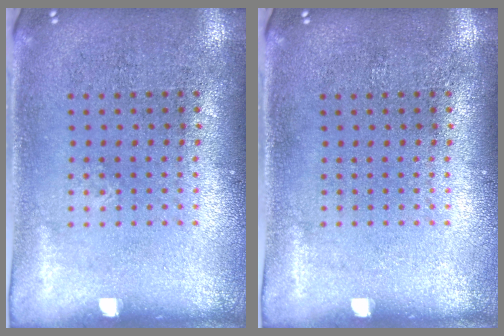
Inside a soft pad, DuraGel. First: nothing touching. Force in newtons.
{"total": 0.0}